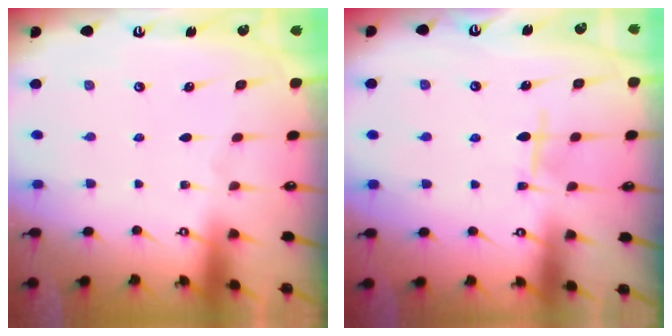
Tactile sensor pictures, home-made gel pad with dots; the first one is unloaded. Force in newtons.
{"total": 5.8, "press": 5.8, "slide": 0.8}